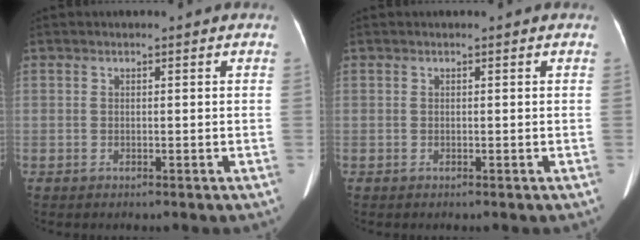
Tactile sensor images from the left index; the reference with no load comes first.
{"total": 0.0}